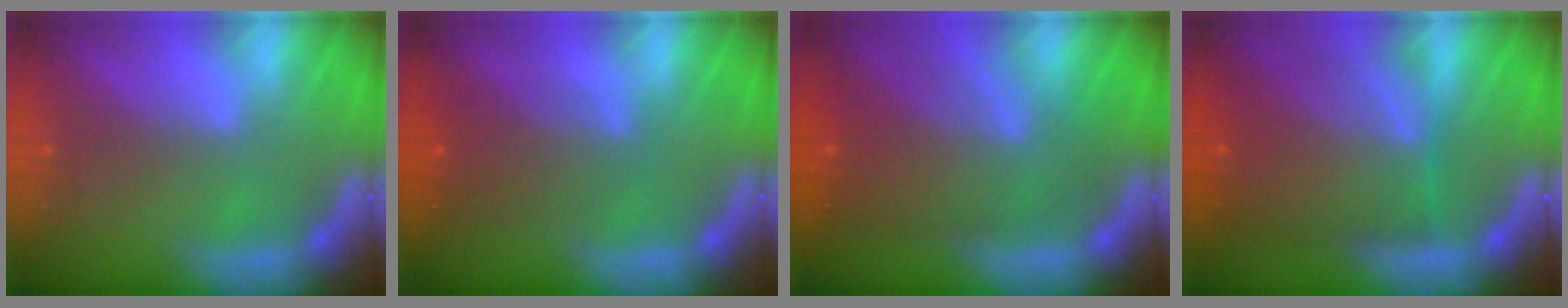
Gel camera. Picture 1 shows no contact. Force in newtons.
{"total": 4.1}
{"total": 8.5}
{"total": 10.1}